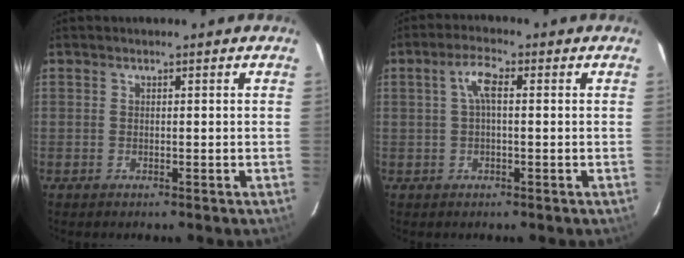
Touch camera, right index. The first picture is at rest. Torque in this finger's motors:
{"motor_torque": [0.58, -0.15, 0.29, 0.09]}